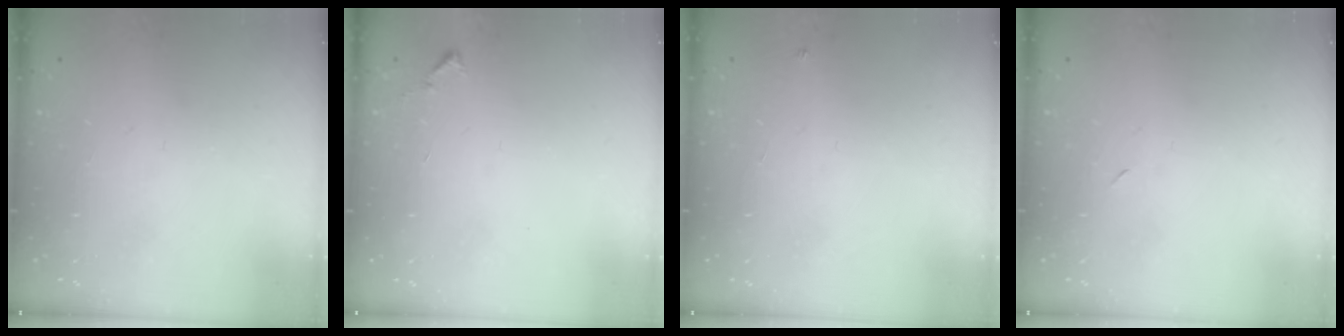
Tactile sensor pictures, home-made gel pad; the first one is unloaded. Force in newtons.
{"total": 5.8, "press": 5.8, "slide": 0.4}
{"total": 2.7, "press": 2.7, "slide": 0.4}
{"total": 2.3, "press": 2.0, "slide": 1.2}